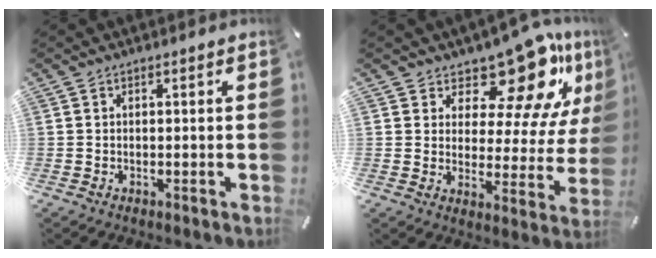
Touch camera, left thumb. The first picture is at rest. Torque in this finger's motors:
{"motor_torque": [1.29, 0.58, 0.30, 0.08, -0.01]}